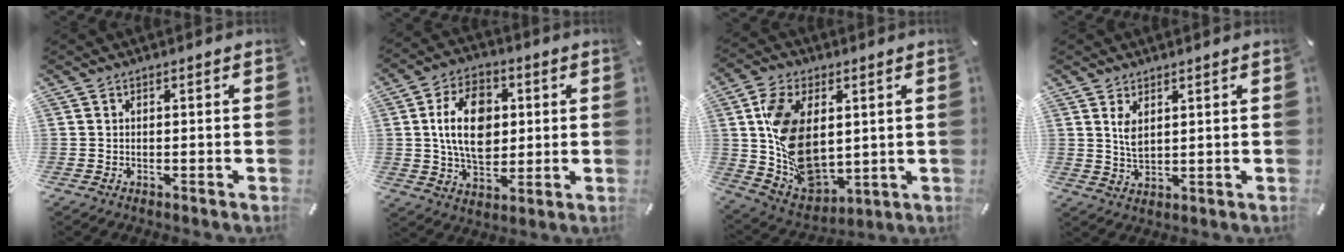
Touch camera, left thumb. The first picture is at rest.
{"total": 14.3, "force": [1.7, 10.1, 10.0], "torque": [-0.188, 0.010, 0.028]}
{"total": 17.1, "force": [2.8, 11.4, 12.3], "torque": [-0.254, -0.003, 0.062]}
{"total": 4.0, "force": [2.0, 2.0, 2.9], "torque": [-0.069, -0.001, 0.032]}